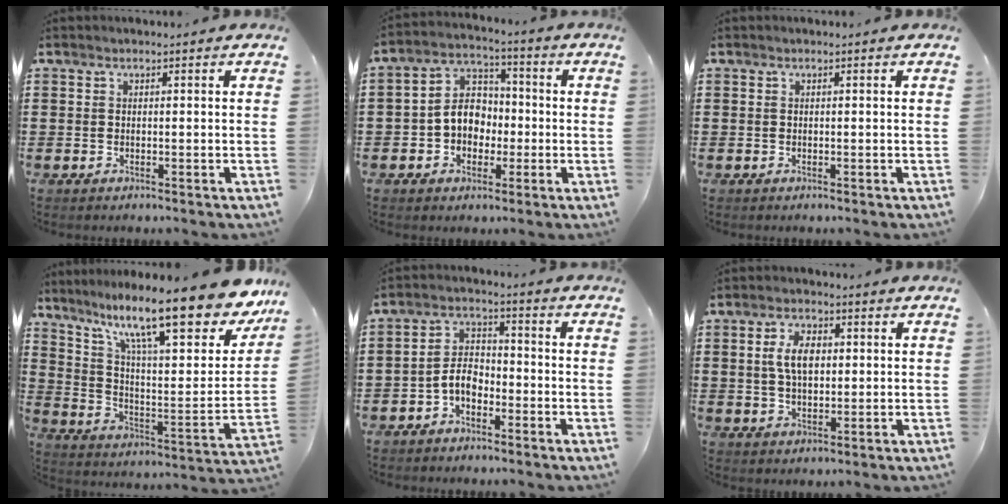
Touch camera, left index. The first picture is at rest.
{"total": 6.7, "force": [-1.2, 5.5, 3.6], "torque": [-0.078, 0.015, -0.026]}
{"total": 0.0}
{"total": 16.9, "force": [11.9, 3.3, 11.6], "torque": [-0.216, -0.073, 0.192]}
{"total": 4.5, "force": [-2.4, 2.5, 2.8], "torque": [-0.066, 0.008, -0.051]}
{"total": 5.4, "force": [1.1, 2.8, 4.5], "torque": [-0.094, 0.013, 0.017]}